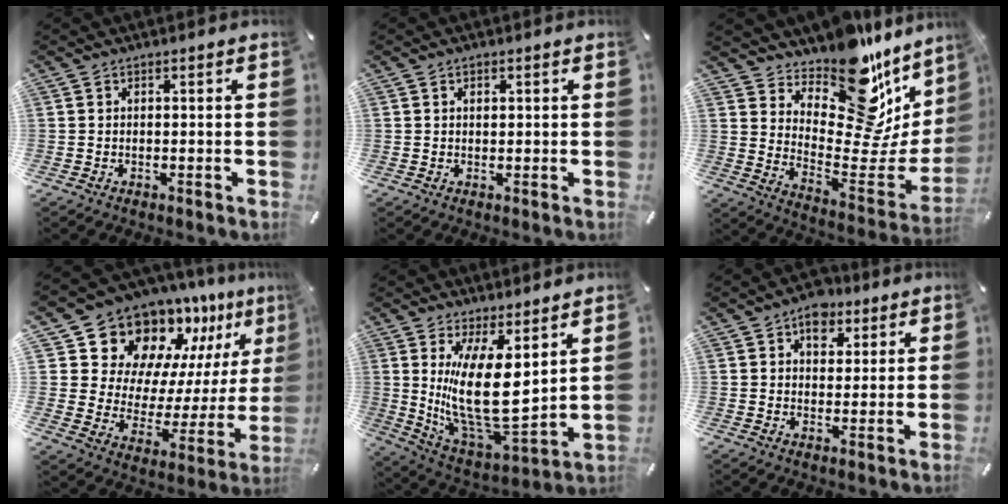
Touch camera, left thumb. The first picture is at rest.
{"total": 1.1, "force": [0.5, 0.7, 0.7], "torque": [-0.007, 0.000, 0.007]}
{"total": 20.6, "force": [15.1, 9.9, 9.9], "torque": [-0.104, -0.144, 0.251]}
{"total": 16.1, "force": [13.8, 7.9, 2.6], "torque": [-0.058, -0.134, 0.245]}
{"total": 19.7, "force": [5.3, 9.1, 16.7], "torque": [-0.347, -0.057, 0.105]}
{"total": 7.2, "force": [4.0, 5.0, 3.3], "torque": [-0.031, -0.012, 0.065]}